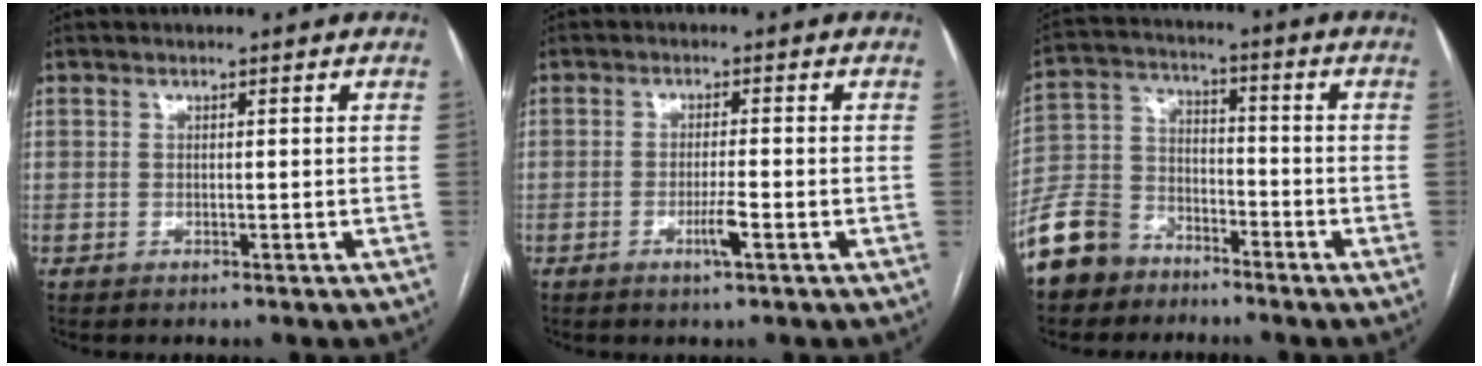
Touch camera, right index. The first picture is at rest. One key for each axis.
{"total": 3.1, "fx": -1.4, "fy": -0.1, "fz": 2.8, "tx": -0.053, "ty": -0.005, "tz": -0.026}
{"total": 10.2, "fx": -7.4, "fy": 6.4, "fz": 2.8, "tx": -0.076, "ty": 0.006, "tz": -0.151}